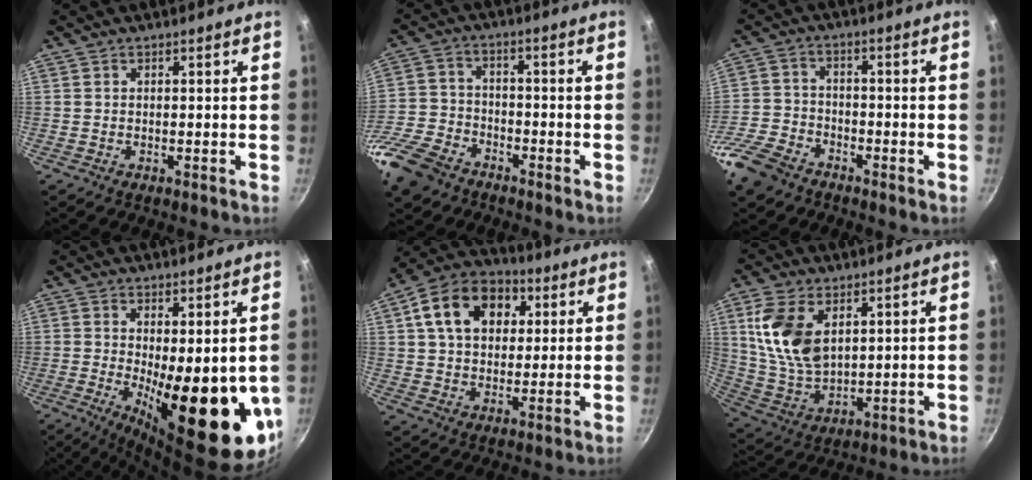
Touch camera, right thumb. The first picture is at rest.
{"total": 12.1, "force": [-7.7, 7.5, 5.5], "torque": [-0.113, 0.043, -0.158]}
{"total": 9.2, "force": [-6.0, 5.6, 4.1], "torque": [-0.077, 0.040, -0.126]}
{"total": 19.1, "force": [-2.1, 6.7, 17.8], "torque": [-0.221, -0.036, -0.014]}
{"total": 15.2, "force": [4.7, 10.9, 9.5], "torque": [-0.140, 0.016, 0.064]}
{"total": 13.4, "force": [4.6, 8.0, 9.7], "torque": [-0.179, -0.025, 0.102]}